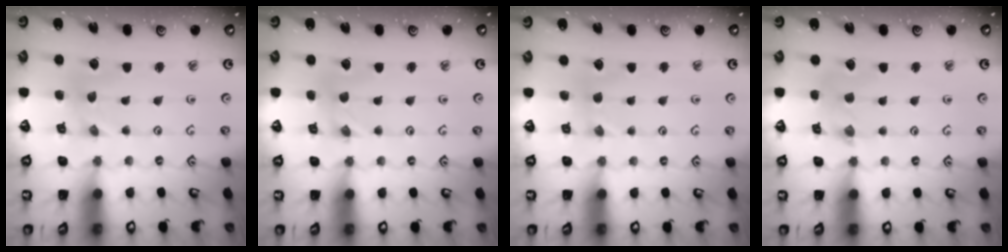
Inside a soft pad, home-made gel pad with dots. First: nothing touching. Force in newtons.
{"total": 0.0}
{"total": 1.3, "press": 1.2, "slide": 0.3}
{"total": 2.5, "press": 2.5, "slide": 0.3}